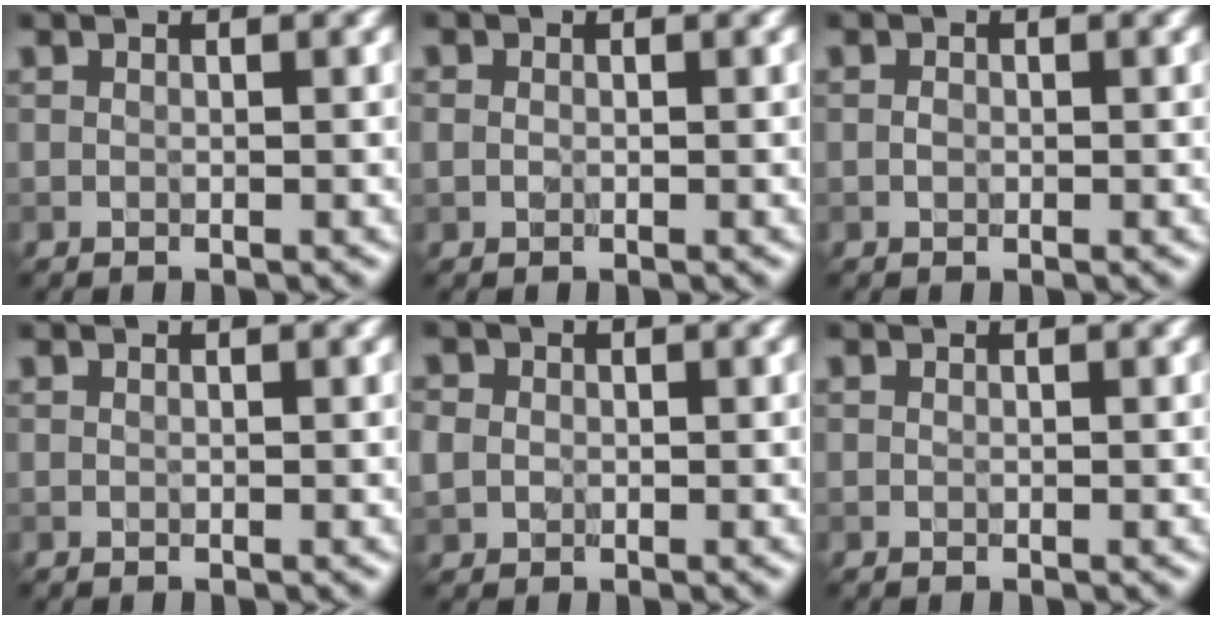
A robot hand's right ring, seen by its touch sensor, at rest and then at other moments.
{"total": 0.8, "force": [0.0, 0.7, 0.4], "torque": [-0.006, -0.001, -0.004]}
{"total": 0.6, "force": [-0.1, 0.5, 0.4], "torque": [-0.007, 0.000, -0.004]}
{"total": 0.0}
{"total": 2.5, "force": [0.3, 2.2, 1.1], "torque": [-0.021, 0.013, -0.004]}
{"total": 0.0}